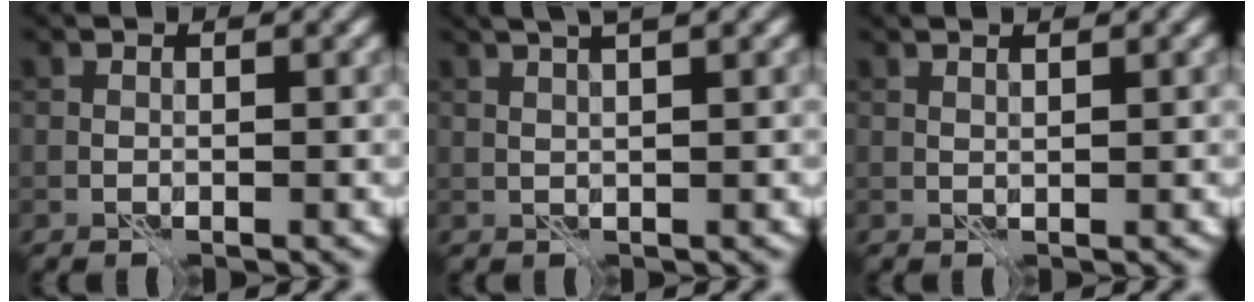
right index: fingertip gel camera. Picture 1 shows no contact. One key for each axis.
{"total": 4.1, "fx": 2.4, "fy": 1.0, "fz": 3.2, "tx": -0.040, "ty": 0.015, "tz": 0.019}
{"total": 0.9, "fx": 0.7, "fy": -0.1, "fz": 0.6, "tx": -0.011, "ty": -0.003, "tz": 0.011}